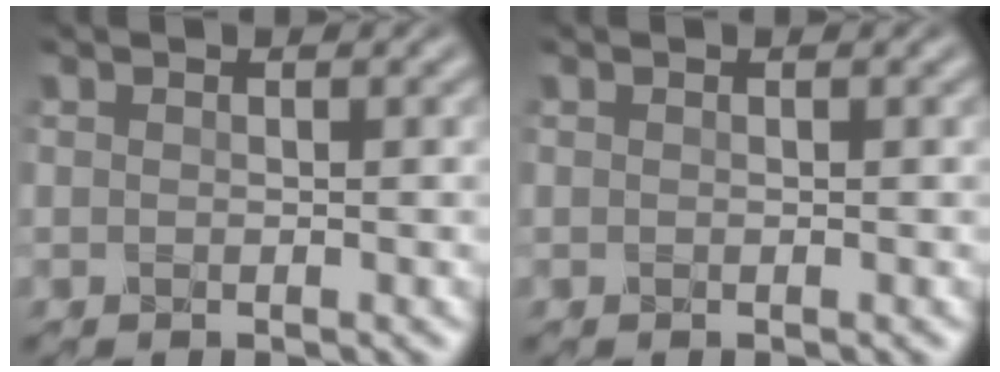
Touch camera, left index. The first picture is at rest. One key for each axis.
{"total": 0.0}